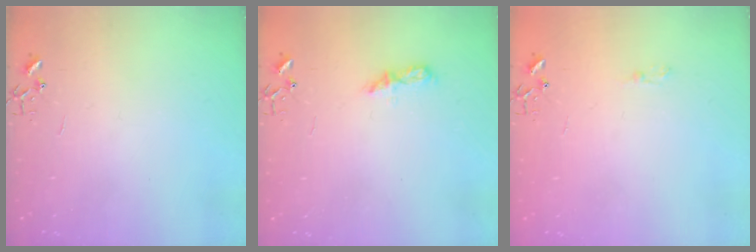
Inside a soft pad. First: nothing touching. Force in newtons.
{"total": 6.7, "press": 6.6, "slide": 0.8}
{"total": 5.3, "press": 5.3, "slide": 0.6}